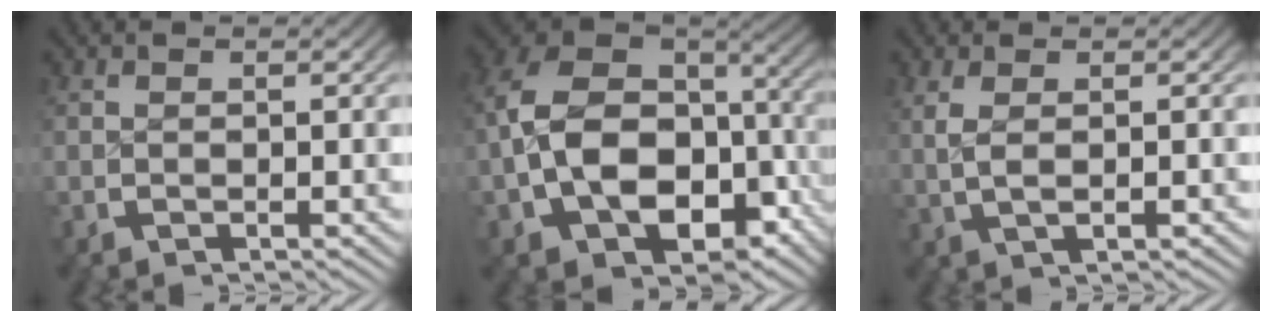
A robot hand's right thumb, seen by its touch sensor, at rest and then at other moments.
{"total": 16.0, "force": [-2.2, 11.3, 11.1], "torque": [-0.244, -0.062, -0.007]}
{"total": 2.6, "force": [0.6, 0.8, 2.4], "torque": [-0.055, -0.002, 0.021]}